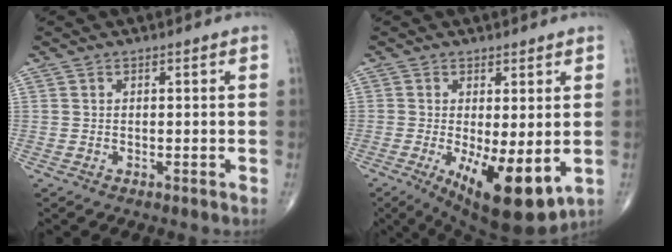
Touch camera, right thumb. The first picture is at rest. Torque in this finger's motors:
{"motor_torque": [1.91, 2.27, 0.47, -0.54, 0.38]}